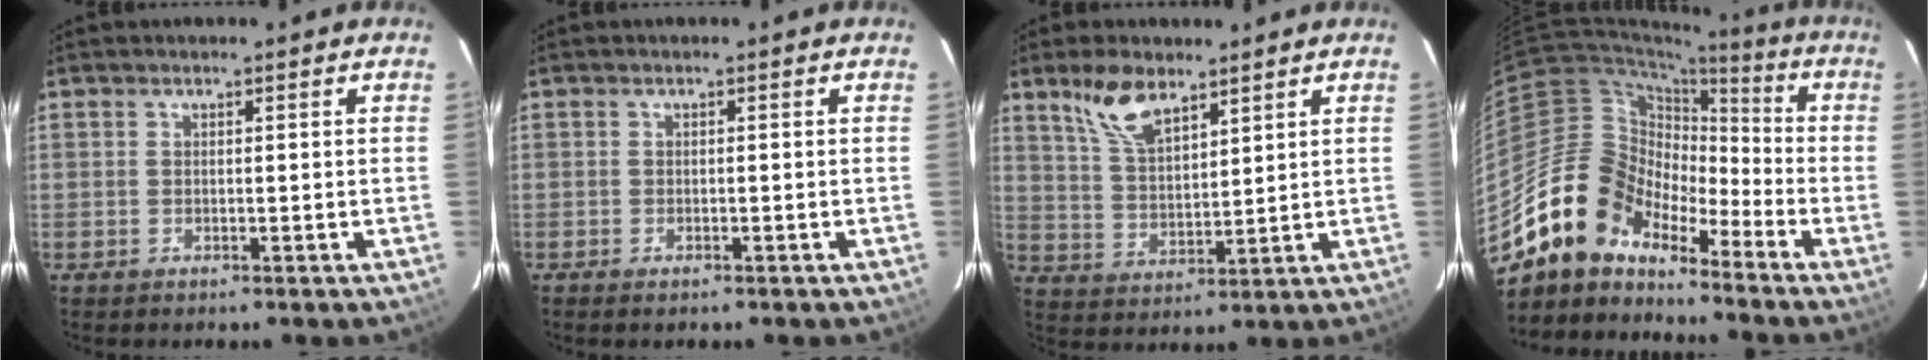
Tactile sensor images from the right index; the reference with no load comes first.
{"total": 1.1, "force": [-0.9, 0.5, 0.5], "torque": [-0.010, -0.004, -0.016]}
{"total": 8.9, "force": [6.2, 3.8, 5.2], "torque": [-0.098, 0.012, 0.127]}
{"total": 14.2, "force": [-11.5, 7.3, 3.9], "torque": [-0.076, 0.031, -0.223]}